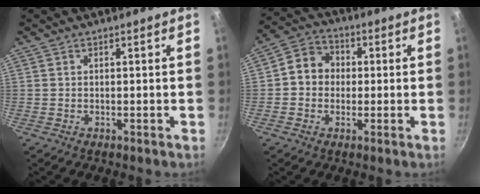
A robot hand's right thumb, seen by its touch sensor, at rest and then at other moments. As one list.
[{"total": 7.6, "force": [0.3, 6.6, 3.6], "torque": [-0.031, 0.017, -0.016]}]